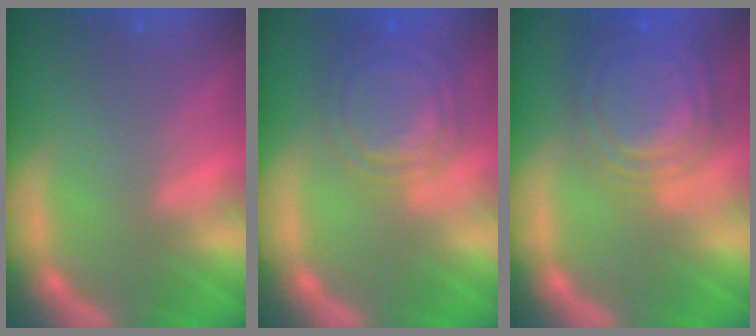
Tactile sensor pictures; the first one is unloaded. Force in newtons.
{"total": 7.6}
{"total": 10.0}